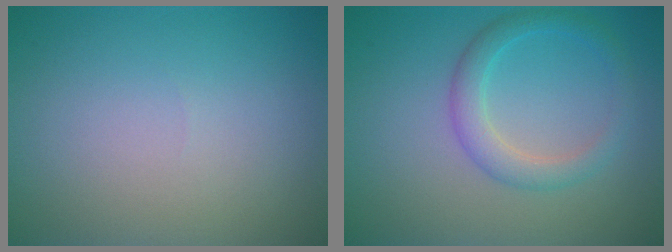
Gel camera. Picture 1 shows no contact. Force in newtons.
{"total": 2.7, "press": 2.7, "slide": 0.1}